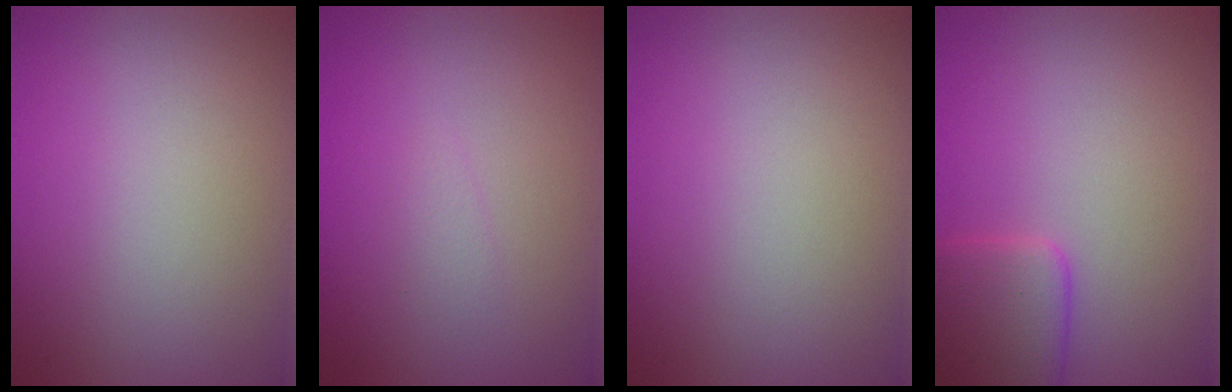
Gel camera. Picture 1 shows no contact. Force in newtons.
{"total": 0.7, "press": 0.7, "slide": 0.1}
{"total": 0.0}
{"total": 3.6, "press": 3.6, "slide": 0.3}